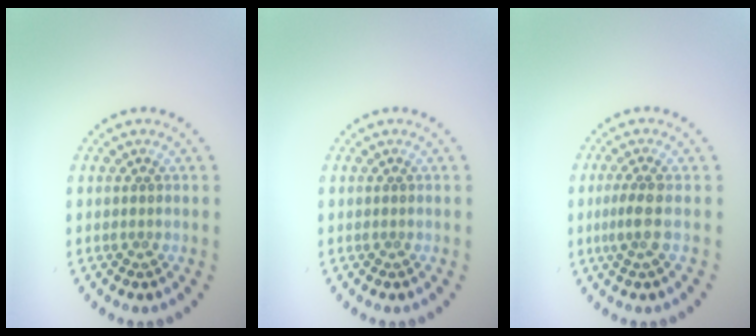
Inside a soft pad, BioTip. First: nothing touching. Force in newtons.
{"total": 0.0}
{"total": 1.9, "press": 1.5, "slide": 1.1}